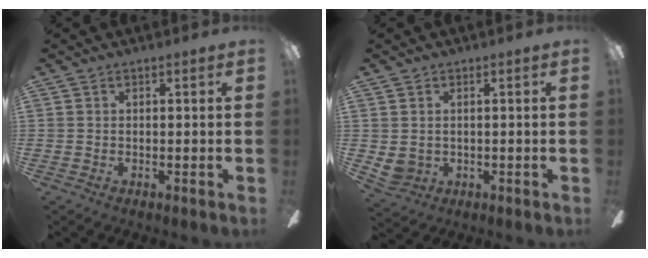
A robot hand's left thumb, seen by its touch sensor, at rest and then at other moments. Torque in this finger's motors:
{"motor_torque": [-0.02, 0.04, -0.08, 0.00, -0.01]}